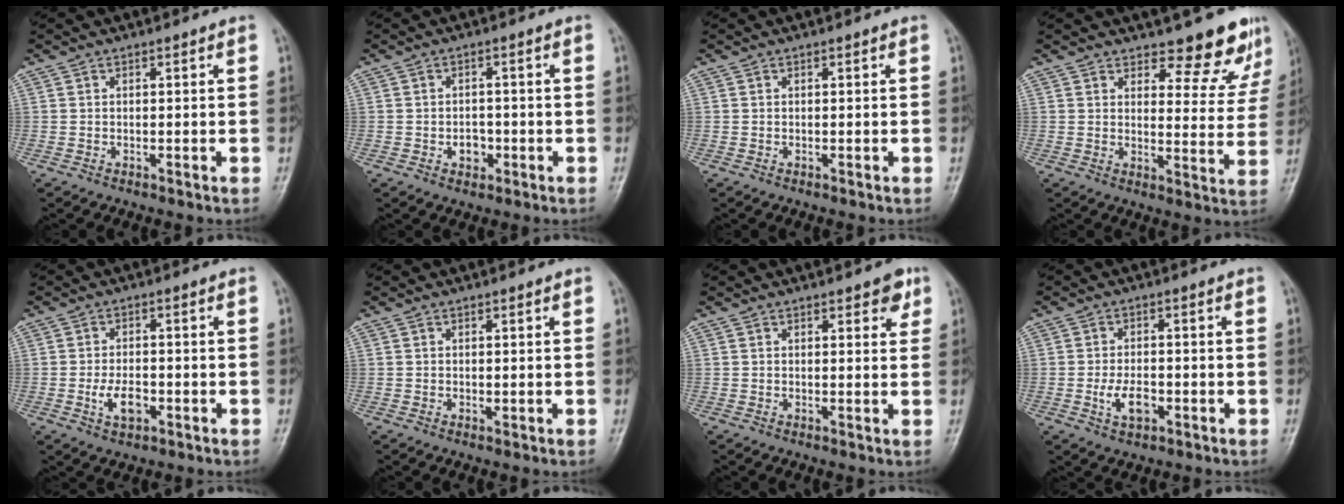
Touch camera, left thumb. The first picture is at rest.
{"total": 3.1, "force": [-1.0, 2.4, 1.7], "torque": [-0.010, 0.006, -0.013]}
{"total": 0.0}
{"total": 10.0, "force": [8.6, 3.6, 3.5], "torque": [-0.006, -0.070, 0.100]}
{"total": 4.7, "force": [-1.4, 2.6, 3.6], "torque": [-0.063, 0.005, -0.023]}
{"total": 0.6, "force": [0.2, 0.3, 0.4], "torque": [-0.005, -0.003, 0.003]}
{"total": 3.5, "force": [2.1, 1.5, 2.3], "torque": [-0.012, -0.007, 0.022]}
{"total": 4.7, "force": [-1.4, 2.6, 3.6], "torque": [-0.065, 0.005, -0.023]}